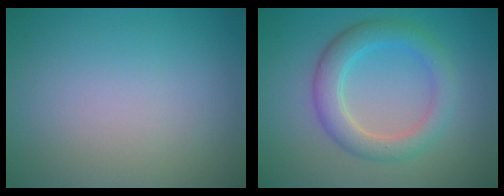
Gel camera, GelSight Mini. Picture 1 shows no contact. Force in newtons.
{"total": 4.1, "press": 4.1, "slide": 0.3}